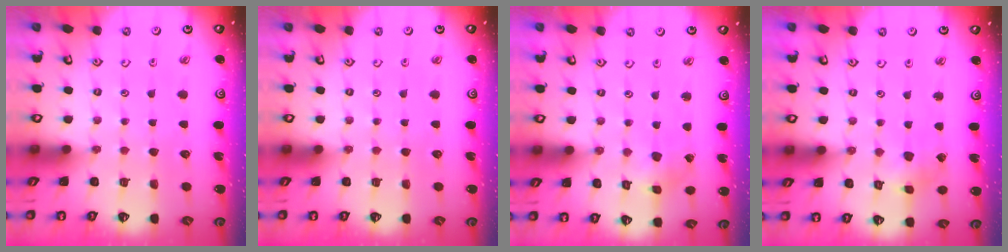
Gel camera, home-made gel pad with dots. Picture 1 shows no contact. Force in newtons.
{"total": 0.0}
{"total": 1.4, "press": 1.4, "slide": 0.2}
{"total": 2.7, "press": 2.7, "slide": 0.3}